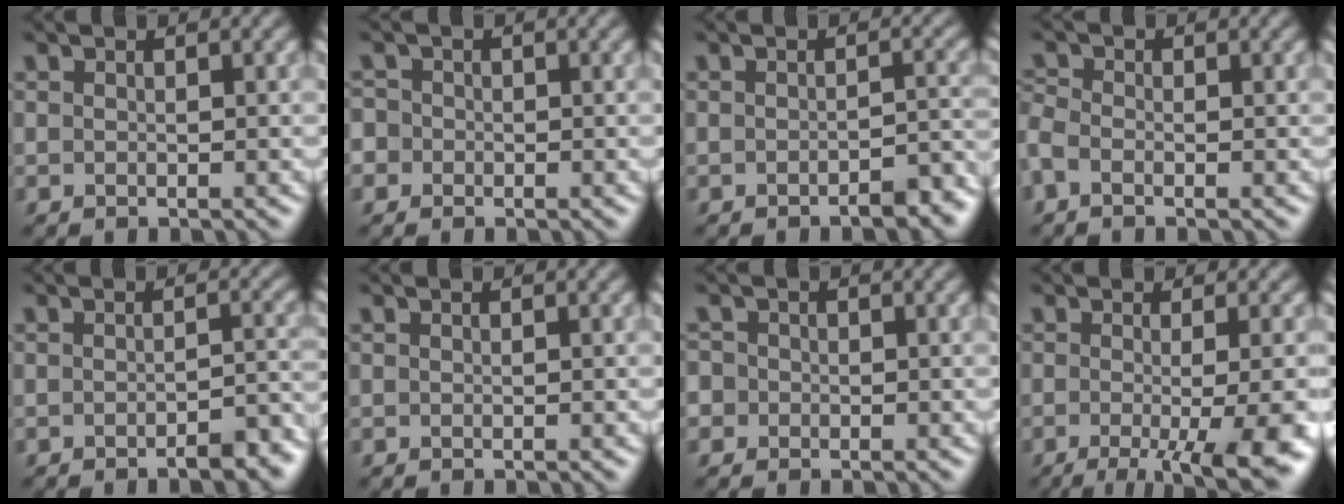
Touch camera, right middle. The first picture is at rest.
{"total": 2.4, "force": [-0.8, 2.3, 0.4], "torque": [0.007, 0.011, -0.034]}
{"total": 2.8, "force": [-2.1, 0.9, 1.6], "torque": [-0.019, 0.008, -0.027]}
{"total": 1.7, "force": [-0.9, 1.0, 1.0], "torque": [-0.030, -0.002, -0.032]}
{"total": 3.1, "force": [-2.2, 0.9, 1.9], "torque": [-0.023, 0.006, -0.030]}
{"total": 0.0}
{"total": 2.2, "force": [-0.5, 2.1, 0.4], "torque": [0.005, 0.010, -0.028]}
{"total": 10.5, "force": [-3.4, 3.2, 9.3], "torque": [-0.110, -0.019, -0.041]}